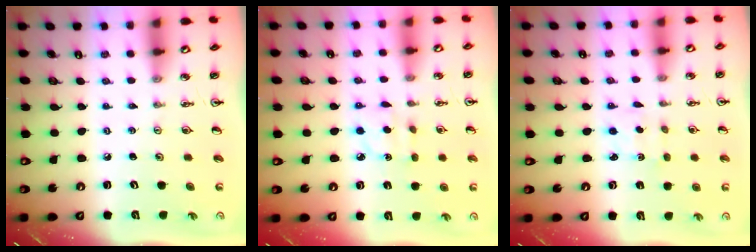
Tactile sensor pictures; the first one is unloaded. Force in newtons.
{"total": 4.3, "press": 4.3, "slide": 0.4}
{"total": 2.5, "press": 2.4, "slide": 0.5}